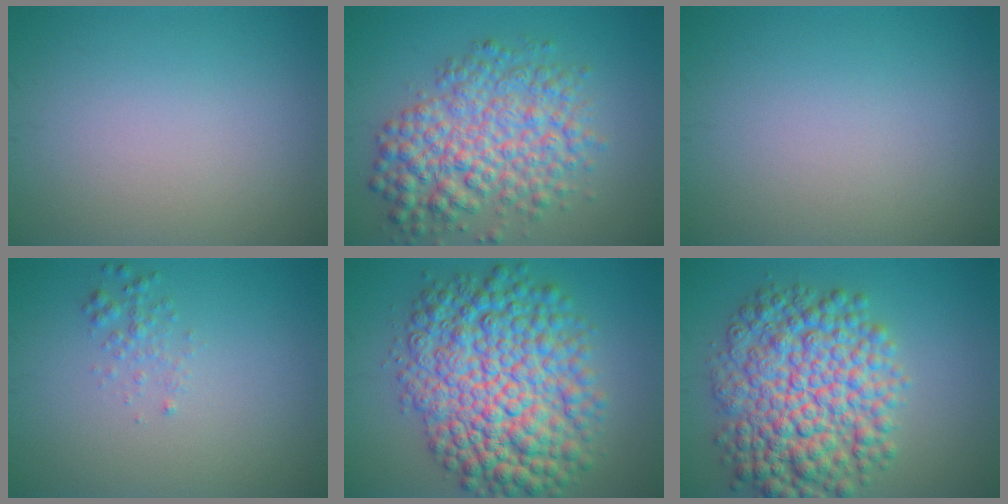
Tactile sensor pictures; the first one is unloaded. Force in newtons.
{"total": 7.4, "press": 7.4, "slide": 0.1}
{"total": 0.0}
{"total": 1.2, "press": 1.2, "slide": 0.0}
{"total": 12.0, "press": 12.0, "slide": 0.1}
{"total": 10.5, "press": 10.5, "slide": 0.1}